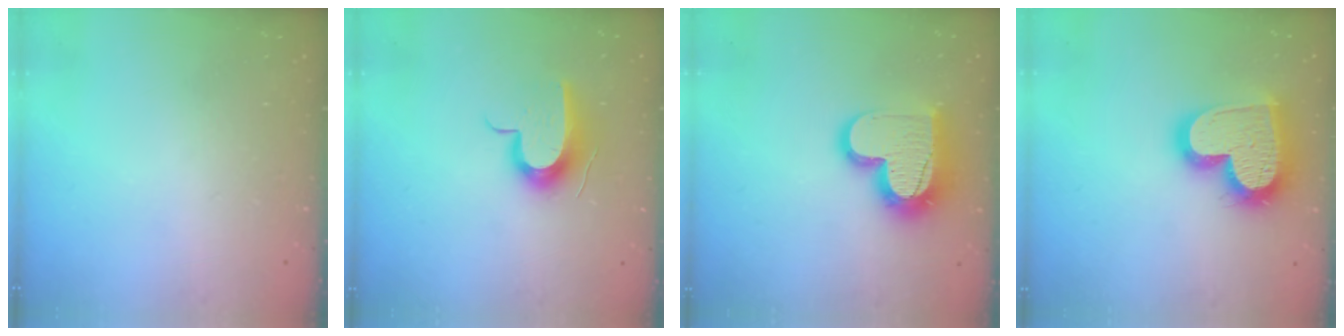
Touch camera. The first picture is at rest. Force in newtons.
{"total": 10.7, "press": 10.6, "slide": 1.0}
{"total": 16.7, "press": 16.7, "slide": 1.4}
{"total": 21.6, "press": 21.6, "slide": 1.8}